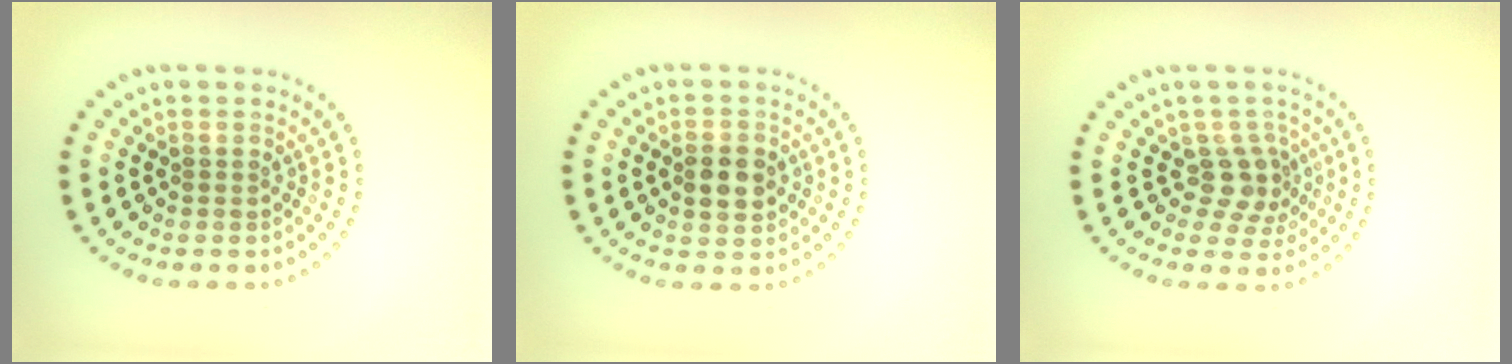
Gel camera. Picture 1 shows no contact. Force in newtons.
{"total": 3.0, "press": 3.0, "slide": 0.1}
{"total": 2.9, "press": 2.2, "slide": 1.8}